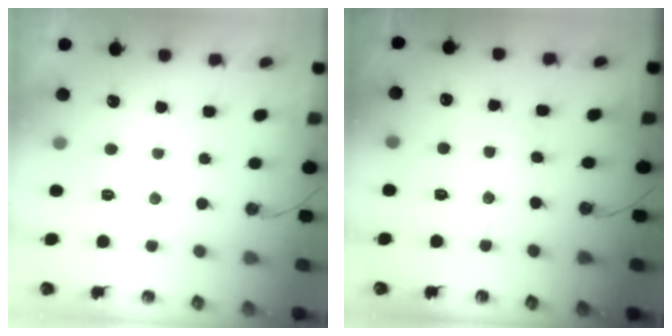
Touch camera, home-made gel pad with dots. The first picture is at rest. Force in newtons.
{"total": 2.2, "press": 2.2, "slide": 0.4}